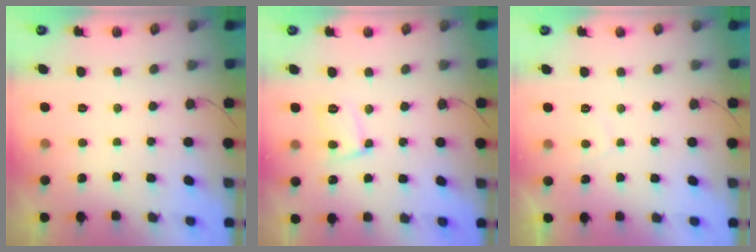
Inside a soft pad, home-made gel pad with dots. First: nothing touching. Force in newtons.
{"total": 9.9, "press": 9.8, "slide": 0.8}
{"total": 1.1, "press": 0.9, "slide": 0.6}